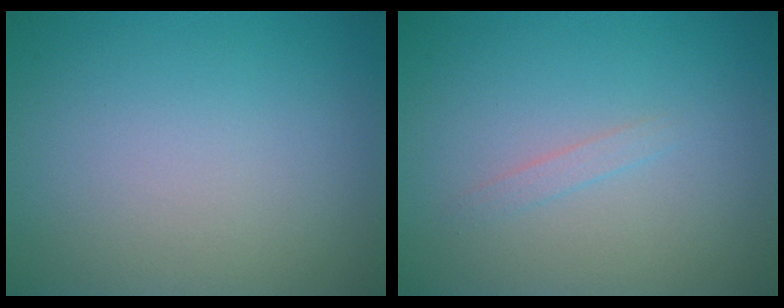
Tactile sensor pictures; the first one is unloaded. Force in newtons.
{"total": 0.8, "press": 0.8, "slide": 0.0}